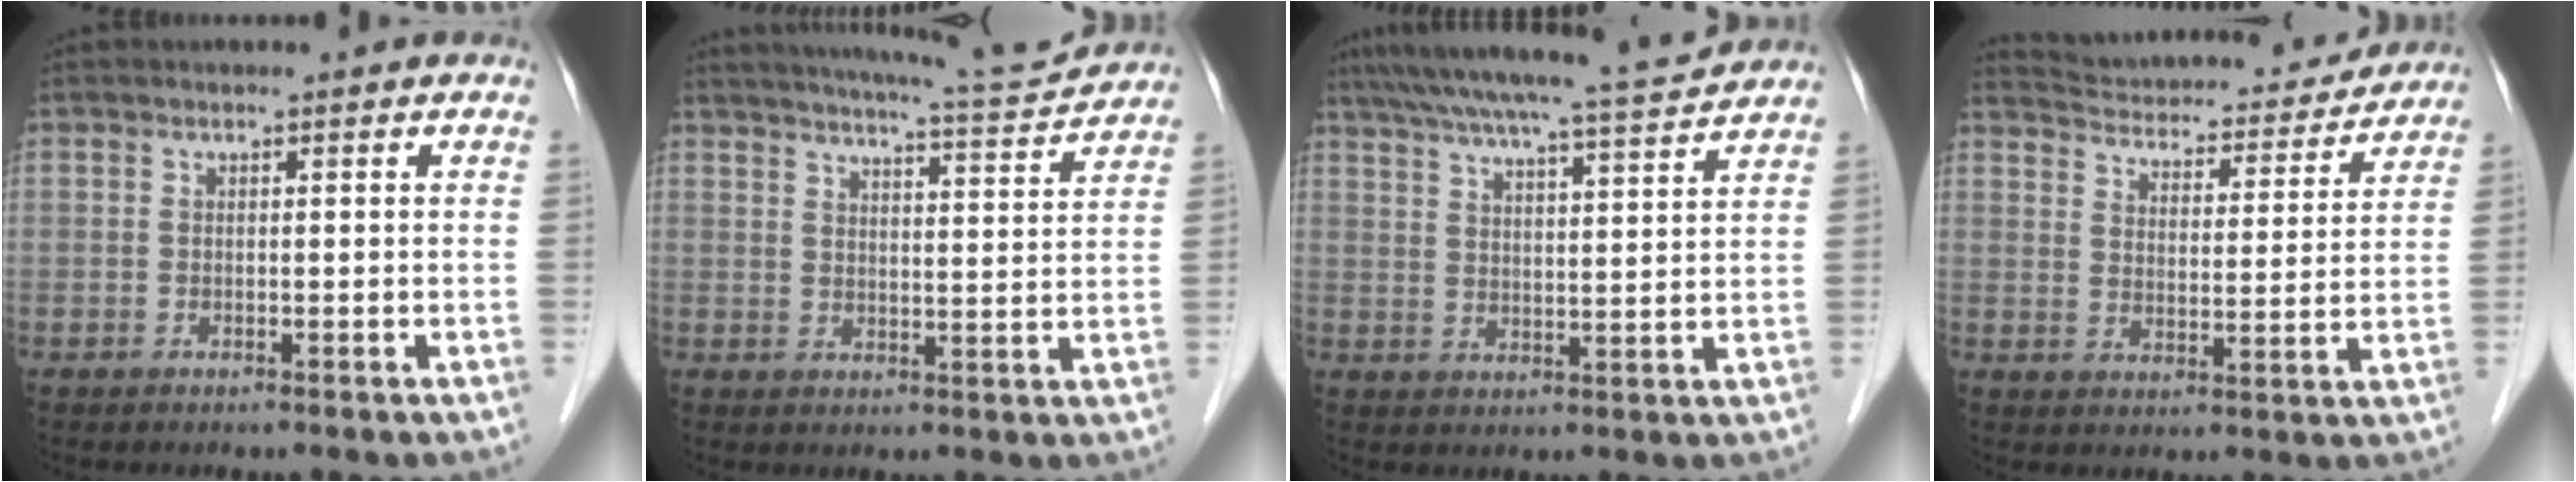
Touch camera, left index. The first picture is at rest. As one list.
[{"total": 11.6, "force": [11.1, -0.5, 3.4], "torque": [-0.057, -0.005, 0.146]}, {"total": 16.6, "force": [15.2, -0.5, 6.6], "torque": [-0.123, 0.001, 0.218]}, {"total": 19.4, "force": [18.3, 4.0, 5.1], "torque": [-0.083, 0.002, 0.249]}]